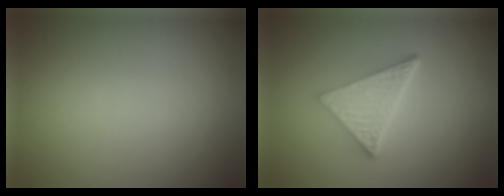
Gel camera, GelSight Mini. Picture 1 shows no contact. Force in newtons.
{"total": 5.2, "press": 3.7, "slide": 3.6}